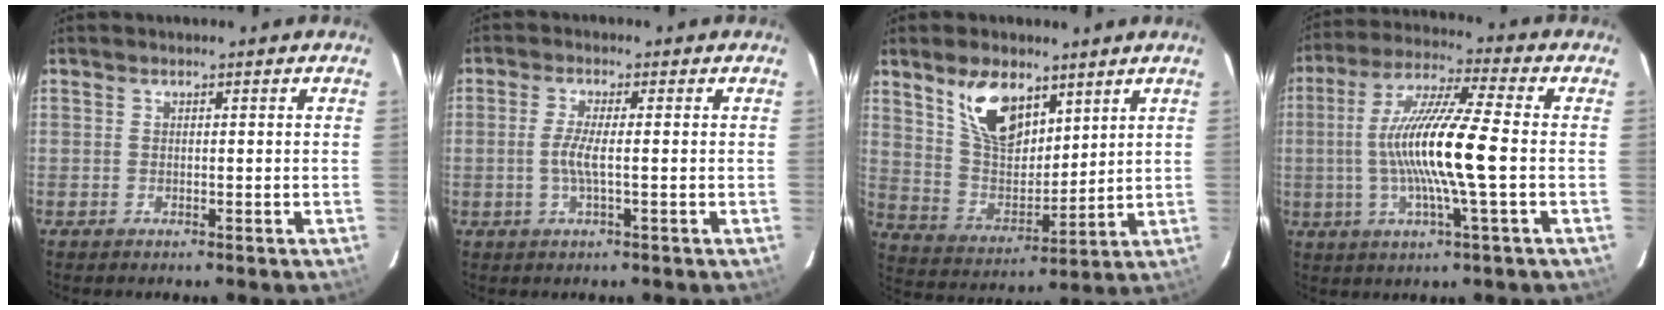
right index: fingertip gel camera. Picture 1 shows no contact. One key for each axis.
{"total": 3.8, "fx": -0.7, "fy": 0.1, "fz": 3.7, "tx": -0.073, "ty": -0.003, "tz": -0.015}
{"total": 12.8, "fx": 7.7, "fy": 6.6, "fz": 7.7, "tx": -0.142, "ty": 0.007, "tz": 0.156}
{"total": 14.7, "fx": -1.4, "fy": 0.2, "fz": 14.7, "tx": -0.277, "ty": 0.001, "tz": -0.030}